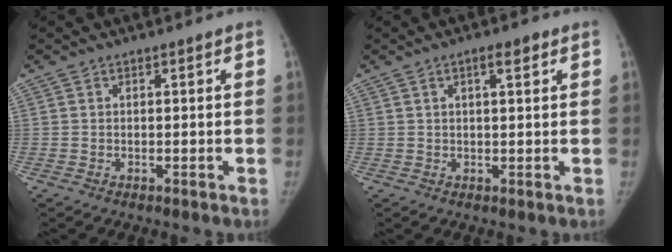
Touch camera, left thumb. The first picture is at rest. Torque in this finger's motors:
{"motor_torque": [-0.42, -0.17, 0.36, 0.35, 0.09]}